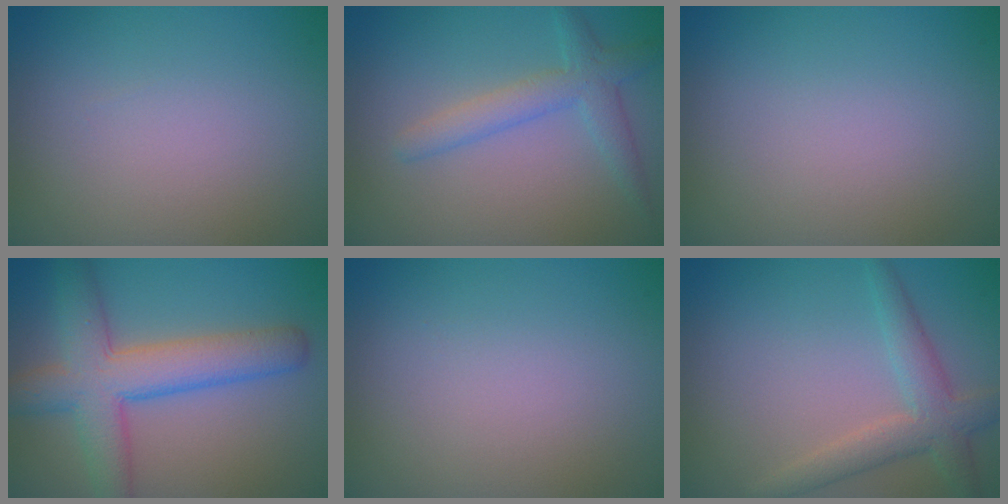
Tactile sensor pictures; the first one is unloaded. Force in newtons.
{"total": 2.1, "press": 2.1, "slide": 0.1}
{"total": 0.0}
{"total": 7.2, "press": 7.2, "slide": 0.2}
{"total": 0.0}
{"total": 3.5, "press": 3.5, "slide": 0.1}